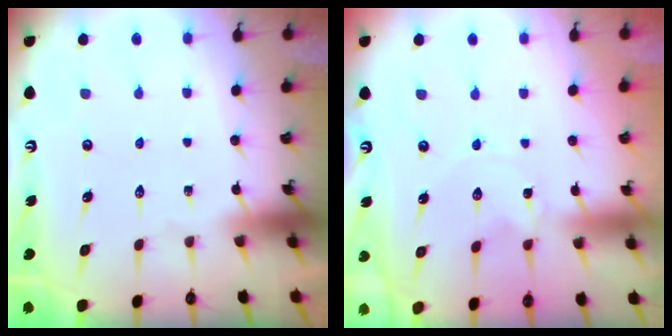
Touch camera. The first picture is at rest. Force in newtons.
{"total": 0.0}